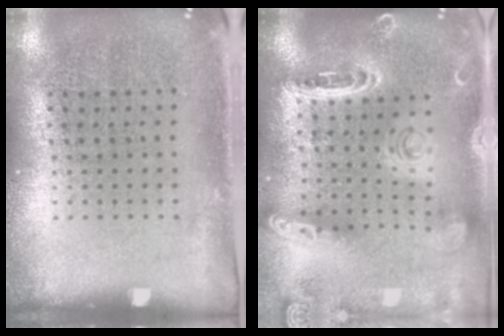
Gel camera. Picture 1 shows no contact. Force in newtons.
{"total": 1.9, "press": 1.9, "slide": 0.4}